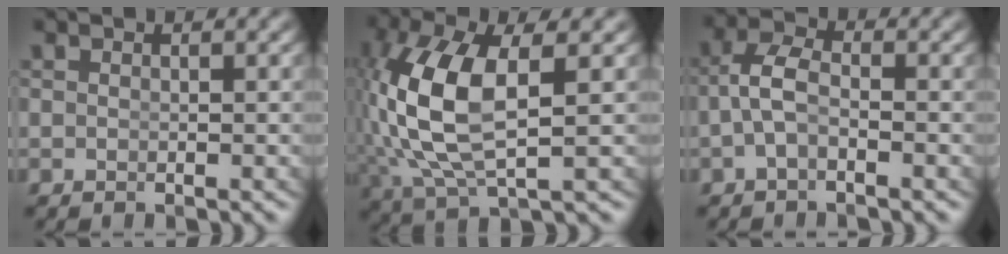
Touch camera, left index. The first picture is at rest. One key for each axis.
{"total": 8.1, "fx": 0.8, "fy": 3.6, "fz": 7.2, "tx": -0.180, "ty": -0.023, "tz": 0.037}
{"total": 2.7, "fx": -0.7, "fy": 1.4, "fz": 2.2, "tx": -0.049, "ty": -0.008, "tz": -0.011}